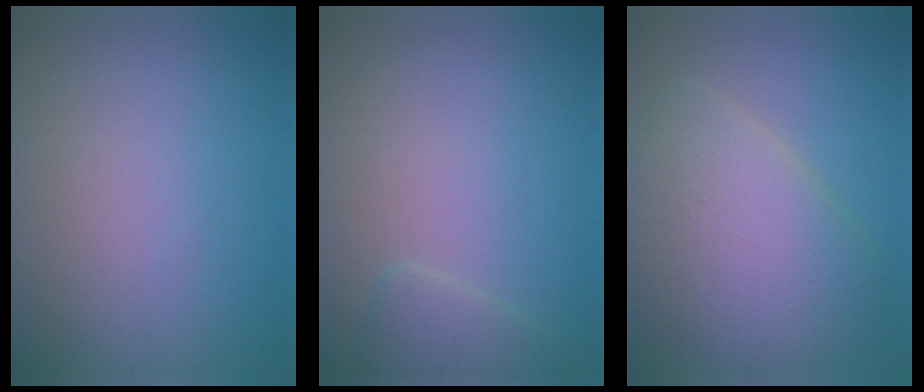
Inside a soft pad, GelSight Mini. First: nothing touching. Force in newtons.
{"total": 1.9, "press": 1.9, "slide": 0.2}
{"total": 8.2, "press": 8.2, "slide": 0.5}